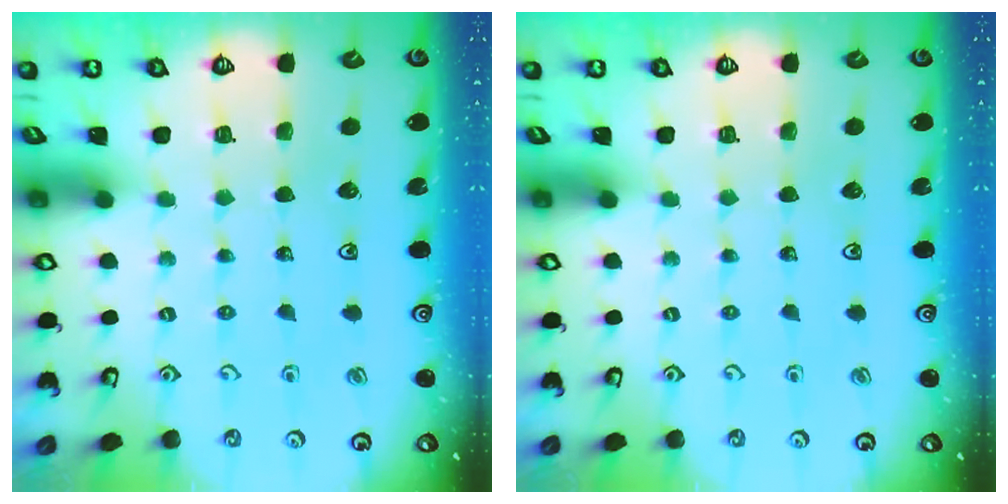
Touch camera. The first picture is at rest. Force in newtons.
{"total": 0.0}